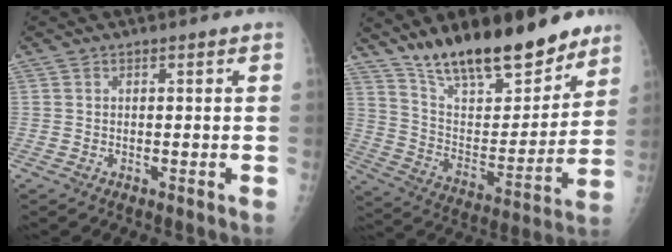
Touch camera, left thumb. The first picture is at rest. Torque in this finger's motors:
{"motor_torque": [0.07, 0.32, 1.43, -1.33, 0.20]}